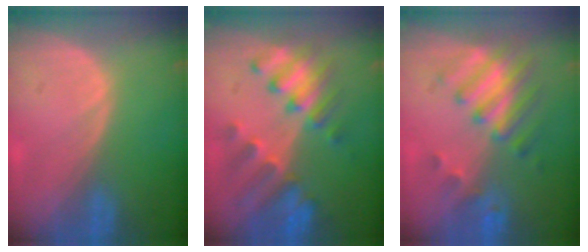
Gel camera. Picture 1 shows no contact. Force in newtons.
{"total": 8.4, "press": 8.2, "slide": 2.1}
{"total": 8.0, "press": 7.0, "slide": 3.9}